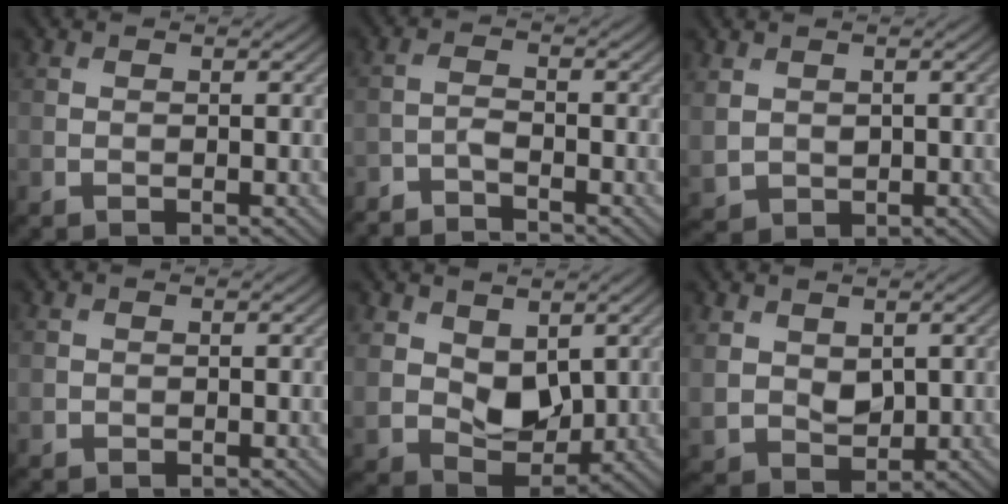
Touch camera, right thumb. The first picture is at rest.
{"total": 3.5, "force": [-3.3, 0.5, 0.9], "torque": [-0.021, -0.003, -0.072]}
{"total": 2.9, "force": [1.0, 2.3, 1.3], "torque": [-0.049, -0.007, 0.024]}
{"total": 0.7, "force": [0.0, 0.7, 0.1], "torque": [-0.002, -0.006, -0.001]}
{"total": 7.2, "force": [2.5, 5.0, 4.6], "torque": [-0.110, -0.015, 0.047]}
{"total": 4.5, "force": [1.5, 3.4, 2.7], "torque": [-0.074, -0.009, 0.038]}